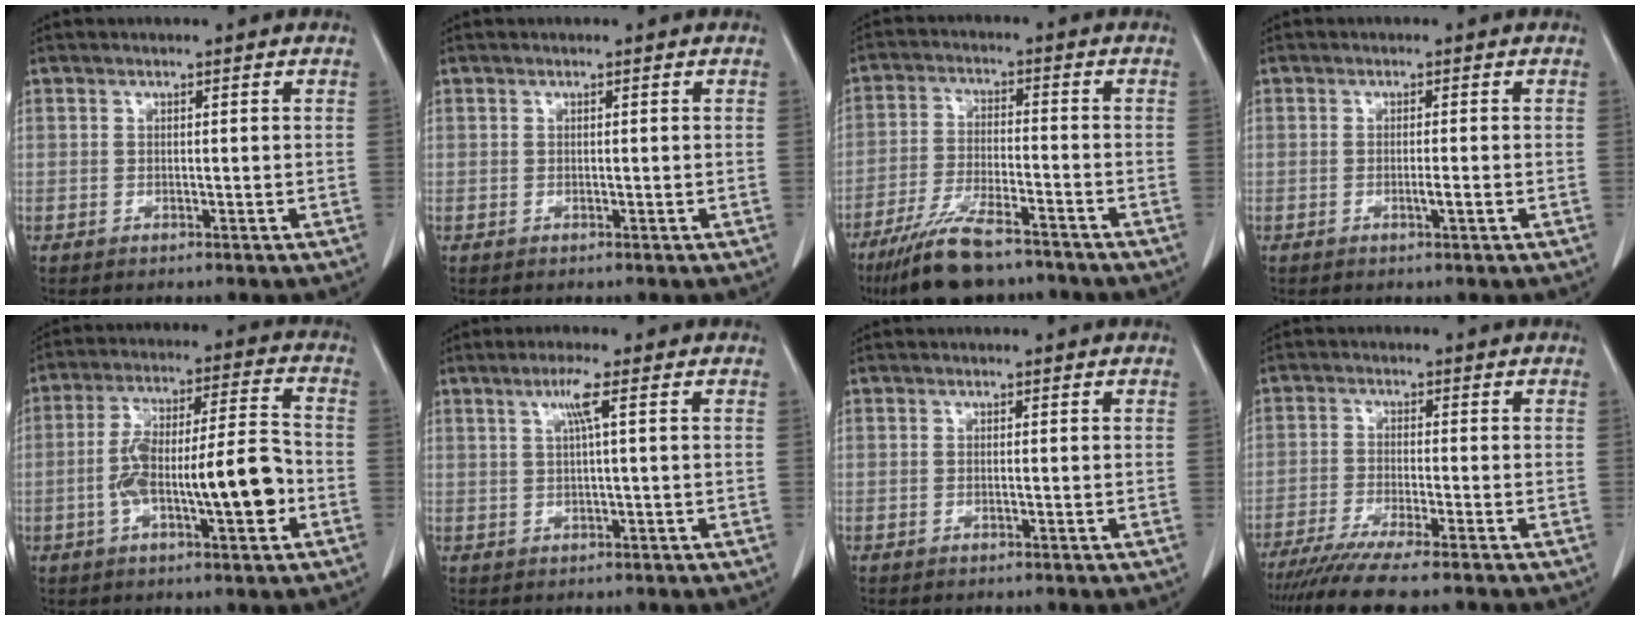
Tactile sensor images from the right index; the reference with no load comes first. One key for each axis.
{"total": 0.0}
{"total": 11.7, "fx": -9.3, "fy": 2.5, "fz": 6.7, "tx": -0.124, "ty": -0.029, "tz": -0.161}
{"total": 1.5, "fx": -0.5, "fy": -0.1, "fz": 1.4, "tx": -0.027, "ty": -0.003, "tz": -0.009}
{"total": 13.5, "fx": -3.6, "fy": 2.4, "fz": 12.8, "tx": -0.219, "ty": 0.020, "tz": -0.057}
{"total": 3.2, "fx": 1.1, "fy": -0.6, "fz": 2.9, "tx": -0.061, "ty": 0.004, "tz": 0.022}
{"total": 0.0}
{"total": 10.6, "fx": -8.9, "fy": -0.3, "fz": 5.7, "tx": -0.076, "ty": -0.027, "tz": -0.141}